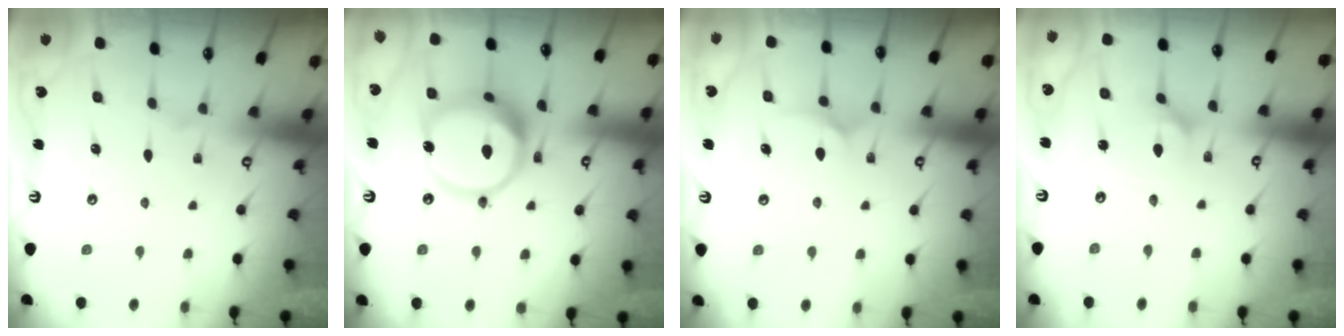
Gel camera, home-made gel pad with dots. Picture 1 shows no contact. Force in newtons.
{"total": 16.4, "press": 16.3, "slide": 1.9}
{"total": 6.6, "press": 6.6, "slide": 0.3}
{"total": 2.8, "press": 2.8, "slide": 0.3}